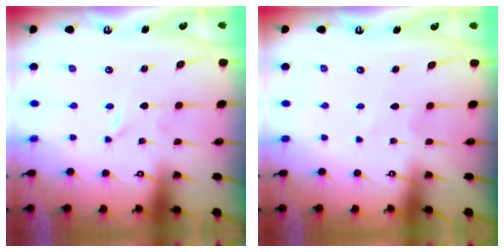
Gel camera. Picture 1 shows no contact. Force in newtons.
{"total": 2.2, "press": 2.2, "slide": 0.3}